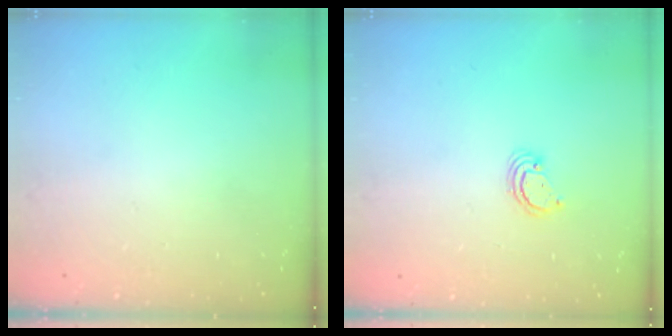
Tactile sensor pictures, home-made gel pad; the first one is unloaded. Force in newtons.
{"total": 2.3, "press": 2.3, "slide": 0.1}